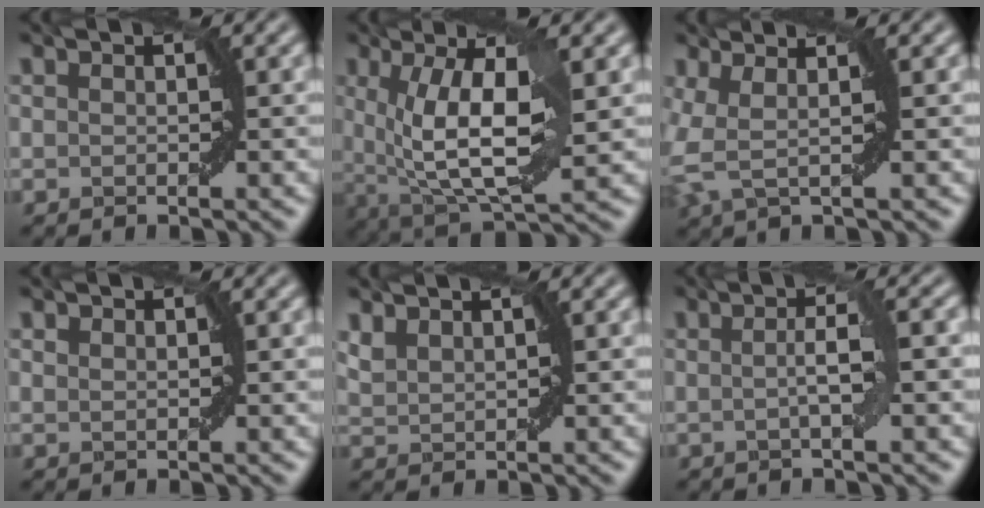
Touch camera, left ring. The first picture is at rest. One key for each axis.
{"total": 9.3, "fx": 1.2, "fy": 3.3, "fz": 8.6, "tx": -0.147, "ty": -0.006, "tz": 0.021}
{"total": 2.7, "fx": 0.4, "fy": 0.5, "fz": 2.6, "tx": -0.067, "ty": 0.004, "tz": 0.004}
{"total": 0.5, "fx": 0.4, "fy": 0.2, "fz": 0.1, "tx": -0.001, "ty": 0.000, "tz": 0.009}
{"total": 1.5, "fx": 1.4, "fy": 0.3, "fz": 0.5, "tx": -0.015, "ty": 0.004, "tz": 0.033}
{"total": 3.0, "fx": -0.1, "fy": 0.4, "fz": 3.0, "tx": -0.045, "ty": 0.004, "tz": -0.003}